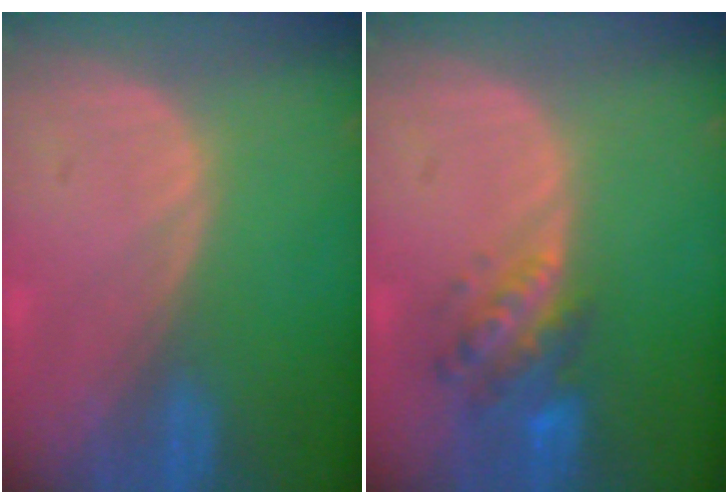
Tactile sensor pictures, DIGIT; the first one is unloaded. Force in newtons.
{"total": 5.9, "press": 5.6, "slide": 1.8}